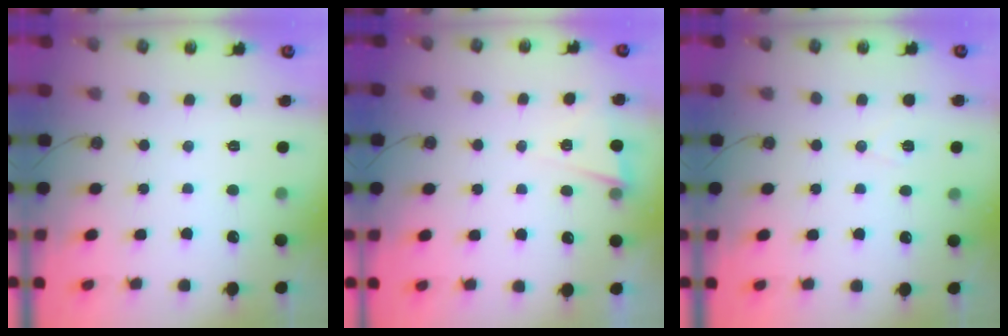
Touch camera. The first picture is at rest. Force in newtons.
{"total": 2.9, "press": 2.6, "slide": 1.3}
{"total": 5.8, "press": 3.8, "slide": 4.4}